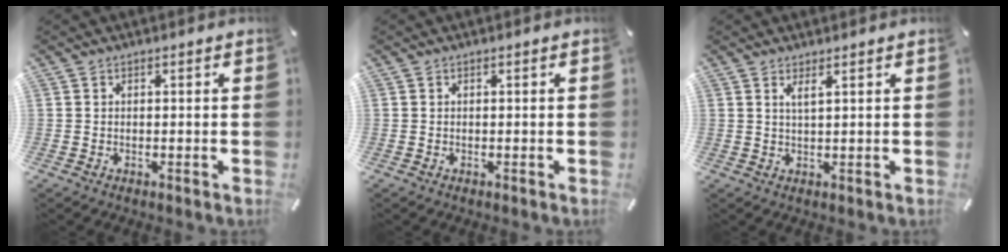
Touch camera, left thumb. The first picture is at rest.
{"total": 0.0}
{"total": 2.2, "force": [1.3, 0.2, 1.8], "torque": [-0.037, 0.000, 0.022]}